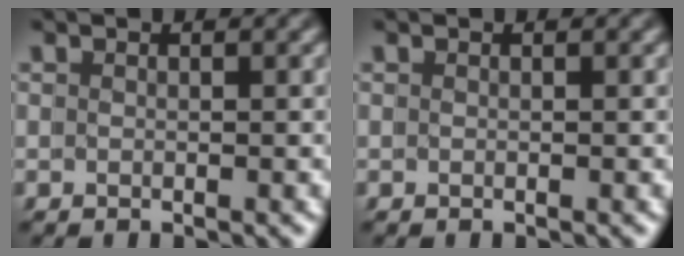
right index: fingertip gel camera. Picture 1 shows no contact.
{"total": 0.0}